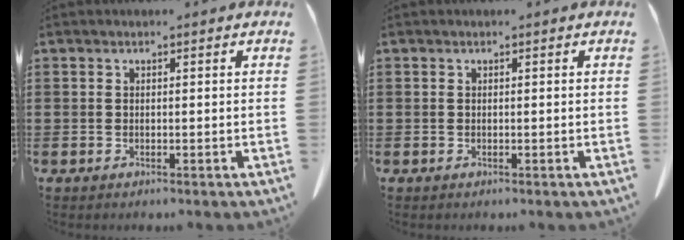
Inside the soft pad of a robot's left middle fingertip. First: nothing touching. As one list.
[{"total": 0.0}]